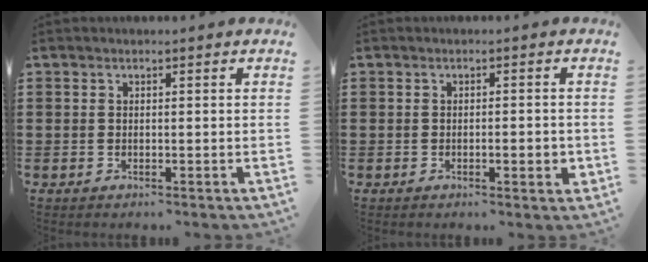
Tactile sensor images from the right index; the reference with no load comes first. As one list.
[{"total": 2.6, "force": [-0.6, 0.6, 2.5], "torque": [-0.041, 0.000, -0.011]}]